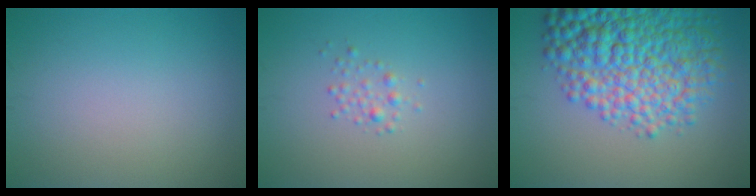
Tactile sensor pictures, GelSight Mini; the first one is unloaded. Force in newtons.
{"total": 1.2, "press": 1.2, "slide": 0.0}
{"total": 10.1, "press": 10.1, "slide": 0.3}